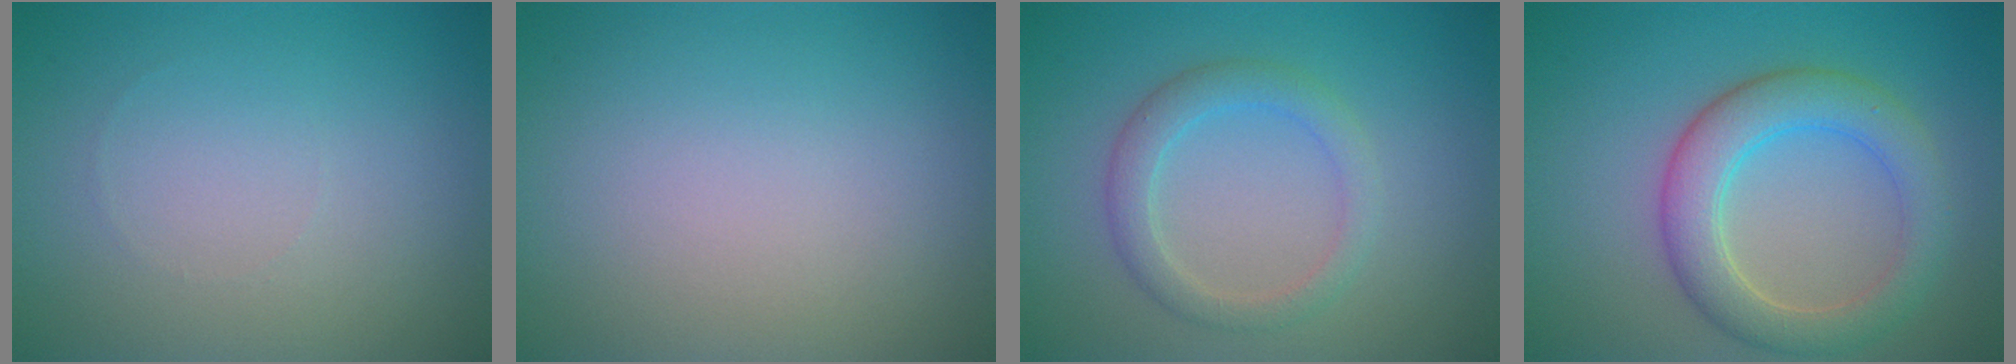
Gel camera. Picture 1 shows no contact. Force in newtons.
{"total": 0.0}
{"total": 2.7, "press": 2.7, "slide": 0.3}
{"total": 5.2, "press": 5.2, "slide": 0.3}